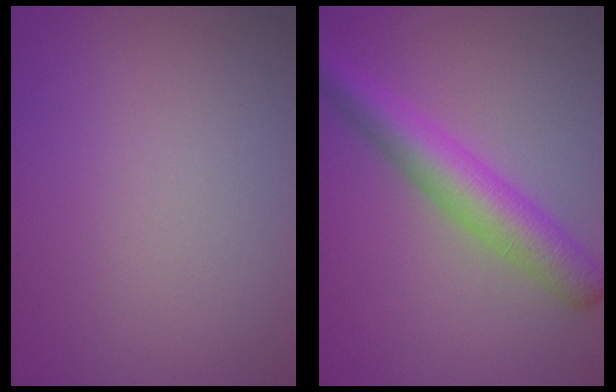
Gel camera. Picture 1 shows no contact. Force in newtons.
{"total": 5.4, "press": 5.4, "slide": 0.1}